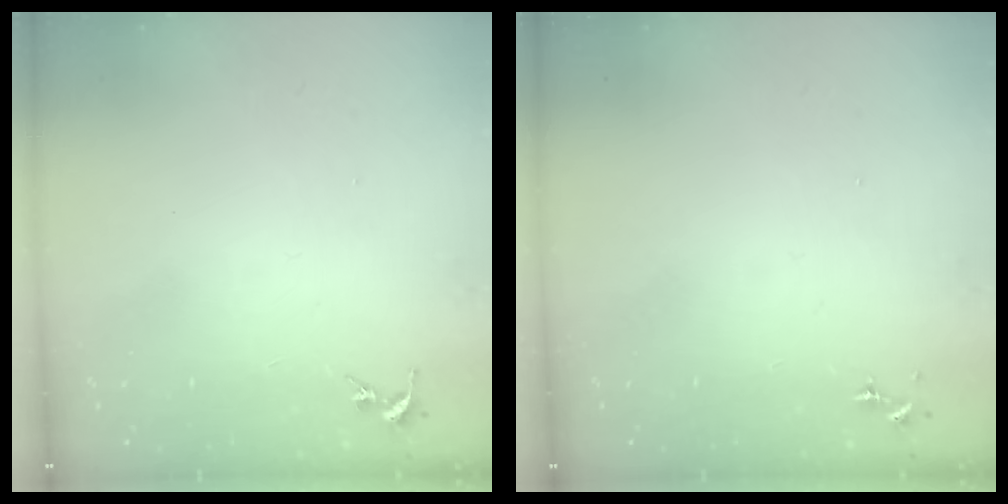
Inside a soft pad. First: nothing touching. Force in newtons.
{"total": 0.0}